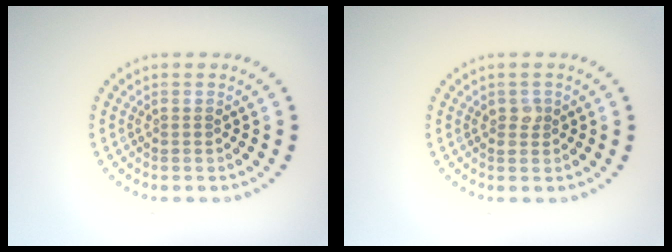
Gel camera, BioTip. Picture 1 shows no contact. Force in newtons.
{"total": 1.1, "press": 1.1, "slide": 0.1}